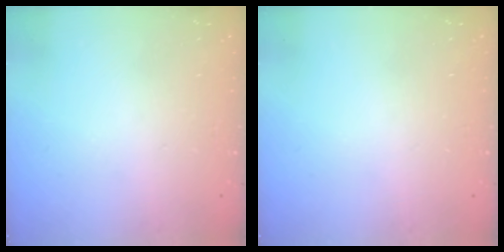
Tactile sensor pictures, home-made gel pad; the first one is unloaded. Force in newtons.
{"total": 0.0}